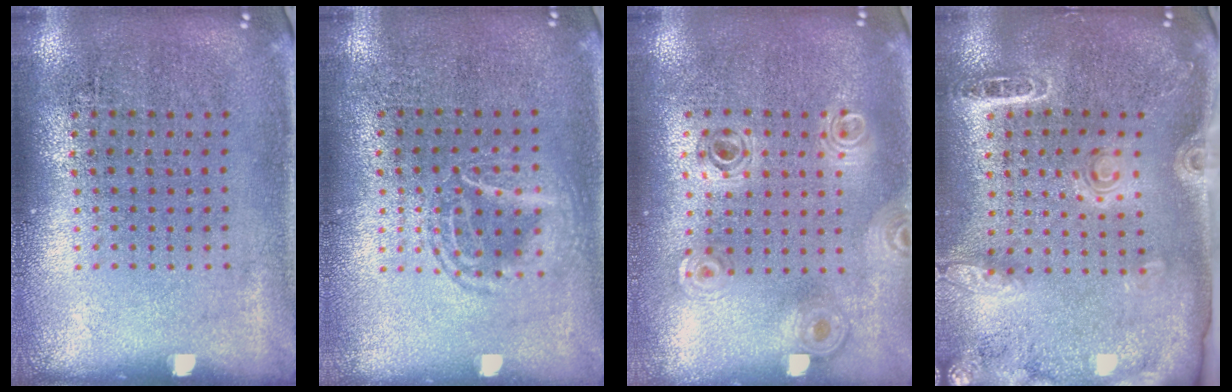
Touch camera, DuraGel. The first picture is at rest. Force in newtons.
{"total": 1.2, "press": 1.2, "slide": 0.1}
{"total": 0.9, "press": 0.9, "slide": 0.2}
{"total": 1.8, "press": 1.8, "slide": 0.2}